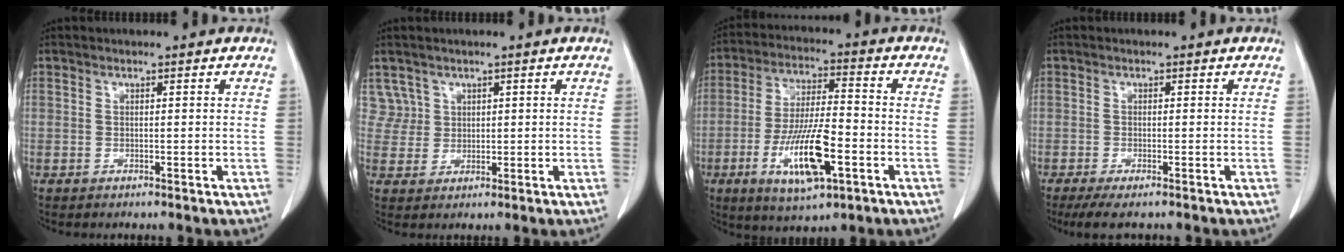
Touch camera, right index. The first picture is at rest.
{"total": 3.8, "force": [2.2, 3.1, -0.4], "torque": [0.021, 0.003, 0.042]}
{"total": 13.6, "force": [-4.6, 3.2, 12.4], "torque": [-0.240, -0.012, -0.076]}
{"total": 3.8, "force": [-2.5, 1.1, 2.6], "torque": [-0.048, -0.011, -0.039]}